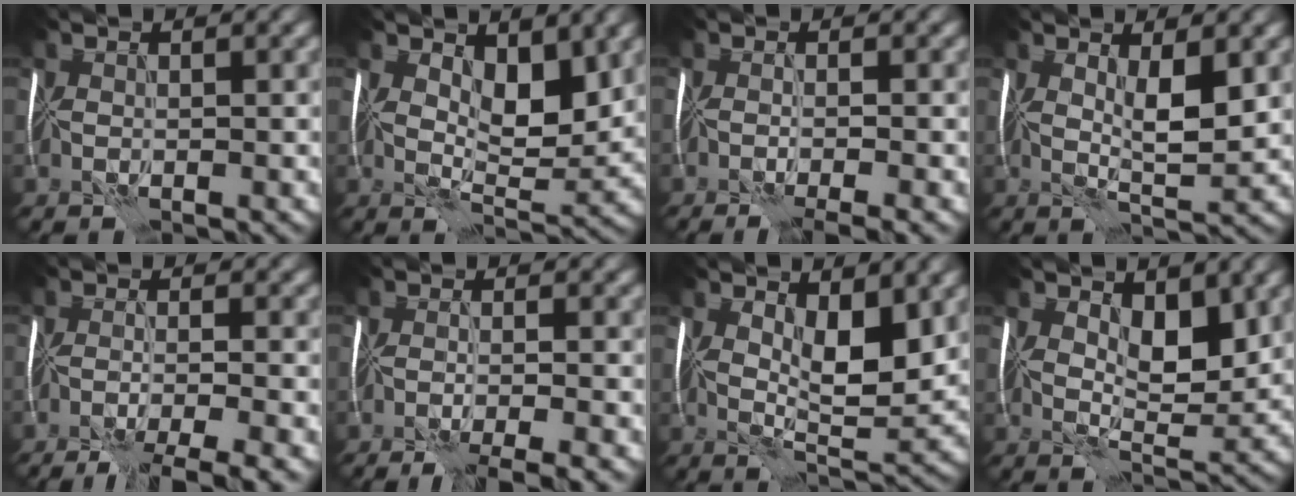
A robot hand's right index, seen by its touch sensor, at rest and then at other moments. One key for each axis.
{"total": 5.0, "fx": 2.2, "fy": 2.3, "fz": 3.8, "tx": -0.059, "ty": -0.012, "tz": 0.039}
{"total": 3.8, "fx": -2.3, "fy": 0.9, "fz": 2.9, "tx": -0.029, "ty": -0.003, "tz": -0.030}
{"total": 3.8, "fx": 1.0, "fy": 0.9, "fz": 3.5, "tx": -0.065, "ty": -0.003, "tz": 0.021}
{"total": 7.4, "fx": -5.6, "fy": 1.3, "fz": 4.6, "tx": -0.070, "ty": -0.019, "tz": -0.081}
{"total": 5.8, "fx": -4.2, "fy": 1.1, "fz": 3.8, "tx": -0.047, "ty": -0.014, "tz": -0.056}
{"total": 5.5, "fx": 1.8, "fy": 2.2, "fz": 4.7, "tx": -0.083, "ty": -0.008, "tz": 0.035}
{"total": 4.5, "fx": 1.9, "fy": 2.1, "fz": 3.4, "tx": -0.056, "ty": -0.010, "tz": 0.035}